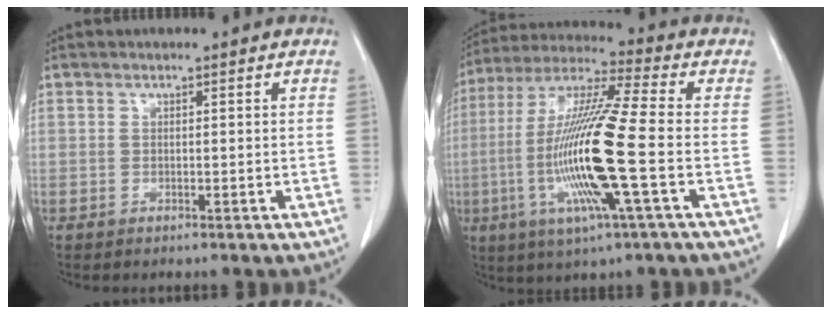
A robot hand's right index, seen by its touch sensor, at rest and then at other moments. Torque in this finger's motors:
{"motor_torque": [2.14, 0.00, 1.05, 0.21]}